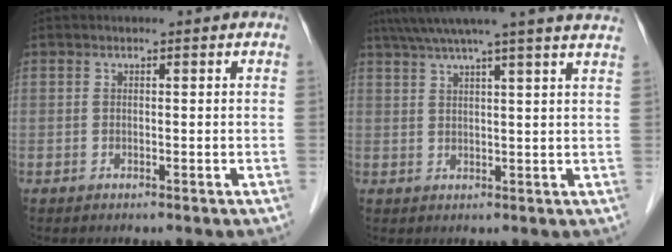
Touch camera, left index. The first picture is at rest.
{"total": 15.5, "force": [13.4, -1.0, 7.7], "torque": [-0.131, 0.016, 0.169]}